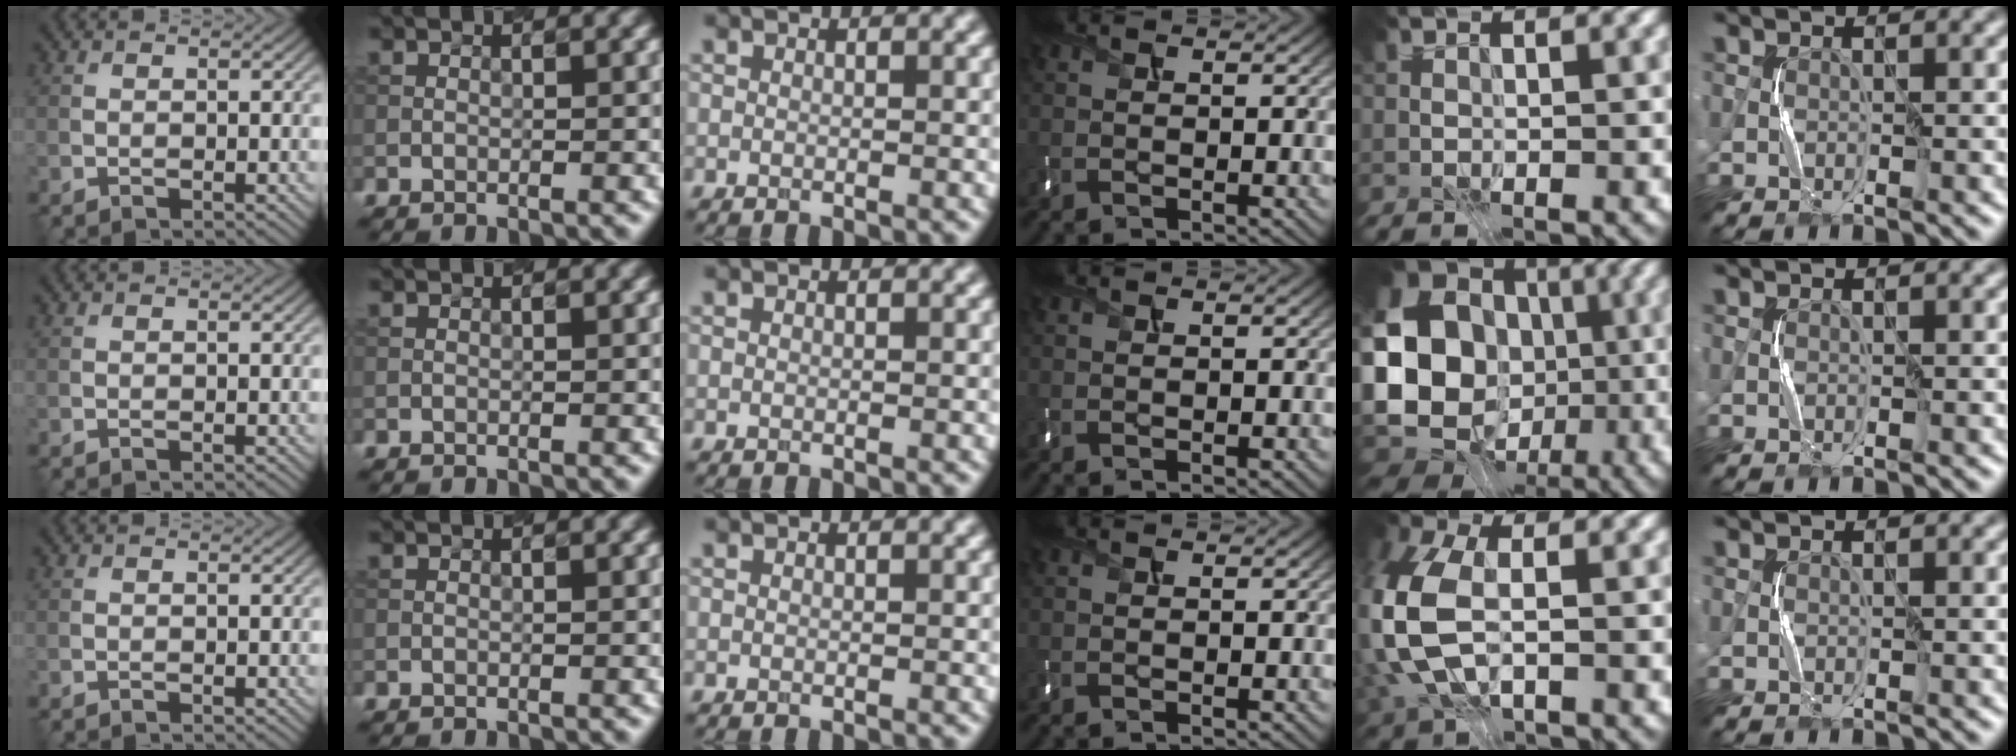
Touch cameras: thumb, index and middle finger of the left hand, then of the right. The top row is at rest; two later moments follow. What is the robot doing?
{"motion": "press", "object": "keyboard"}